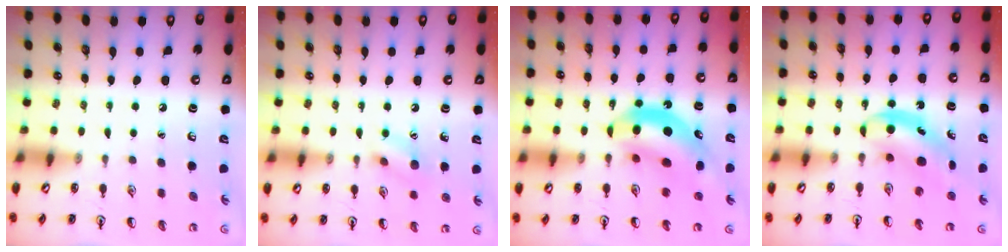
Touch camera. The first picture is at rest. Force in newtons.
{"total": 7.7, "press": 7.6, "slide": 1.0}
{"total": 11.1, "press": 10.6, "slide": 3.3}
{"total": 5.7, "press": 5.6, "slide": 0.7}